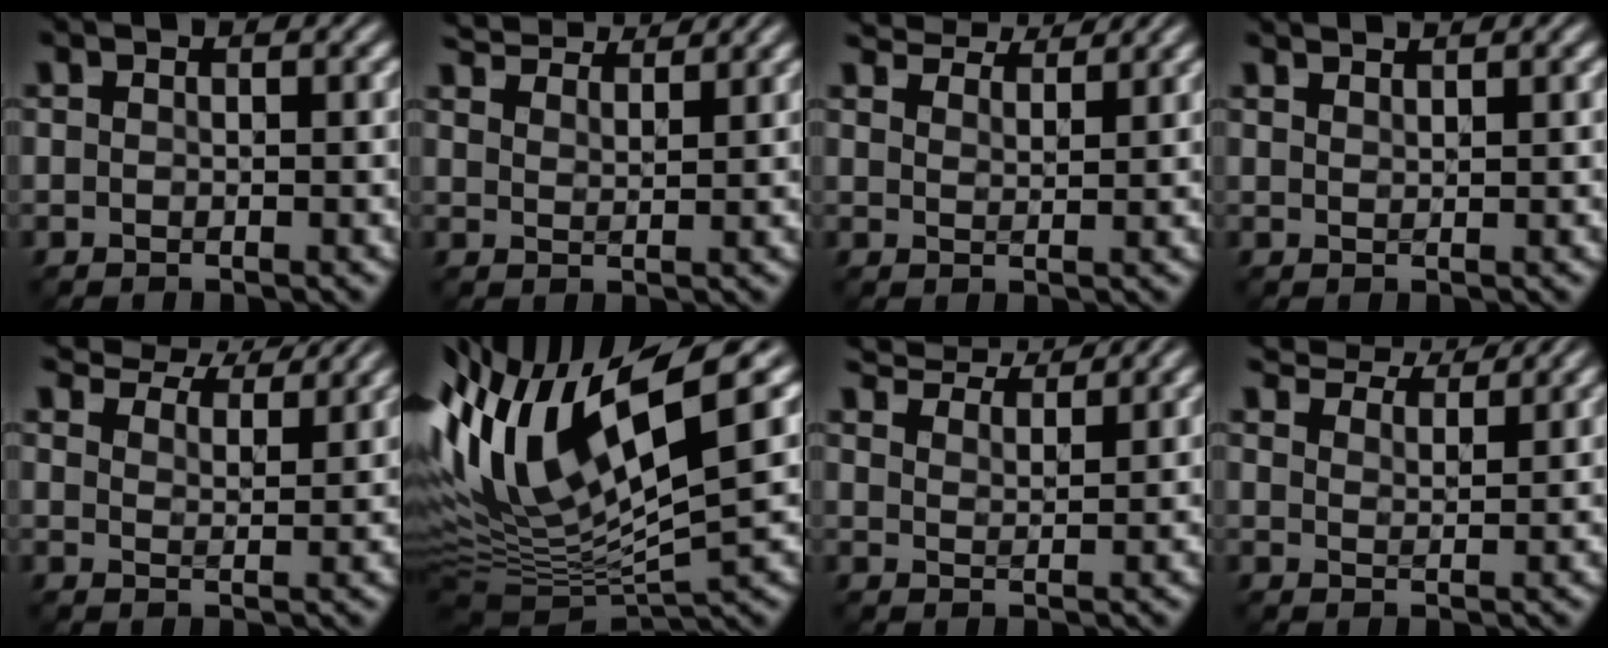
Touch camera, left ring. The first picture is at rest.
{"total": 5.7, "force": [5.3, 1.0, 1.8], "torque": [-0.032, 0.009, 0.073]}
{"total": 6.3, "force": [5.9, 1.1, 2.0], "torque": [-0.041, 0.004, 0.086]}
{"total": 2.0, "force": [1.7, 0.5, 0.8], "torque": [0.005, 0.001, 0.012]}
{"total": 7.8, "force": [7.2, 1.5, 2.4], "torque": [-0.051, -0.005, 0.105]}
{"total": 13.8, "force": [3.8, 4.5, 12.5], "torque": [-0.244, 0.010, 0.079]}
{"total": 7.2, "force": [6.6, 1.4, 2.4], "torque": [-0.047, 0.008, 0.094]}
{"total": 7.3, "force": [6.8, 1.4, 2.4], "torque": [-0.051, 0.002, 0.100]}